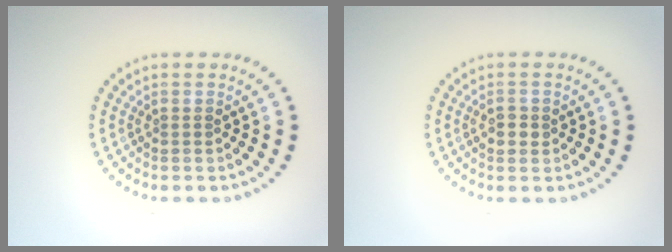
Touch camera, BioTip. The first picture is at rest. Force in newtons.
{"total": 1.4, "press": 1.4, "slide": 0.1}